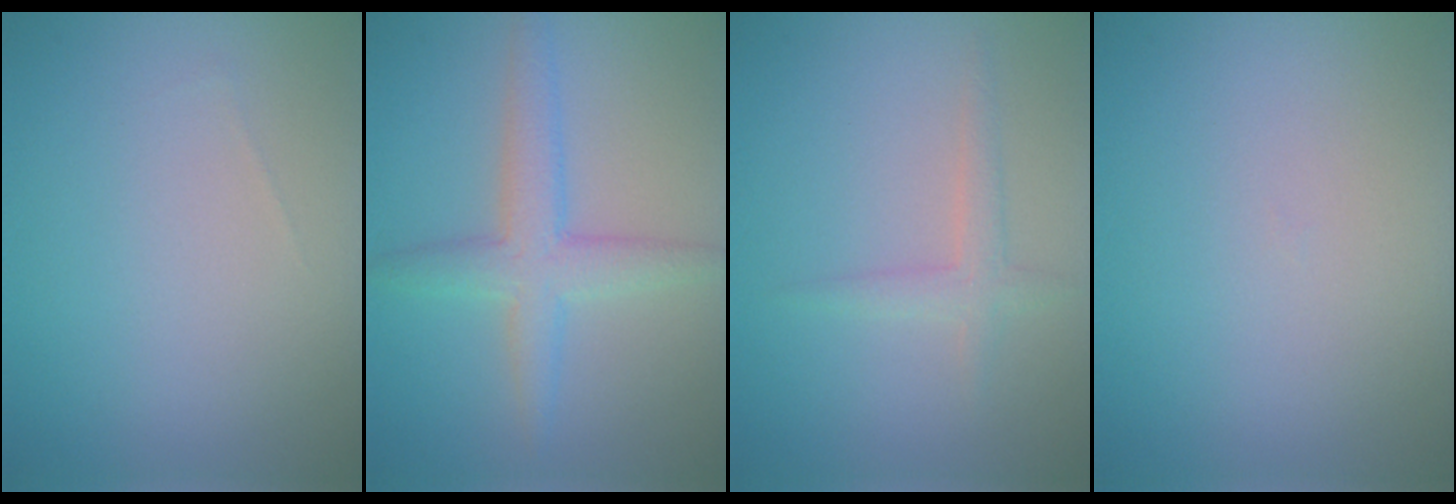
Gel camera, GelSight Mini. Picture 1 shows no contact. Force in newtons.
{"total": 3.8, "press": 3.8, "slide": 0.1}
{"total": 1.5, "press": 1.5, "slide": 0.1}
{"total": 0.0}